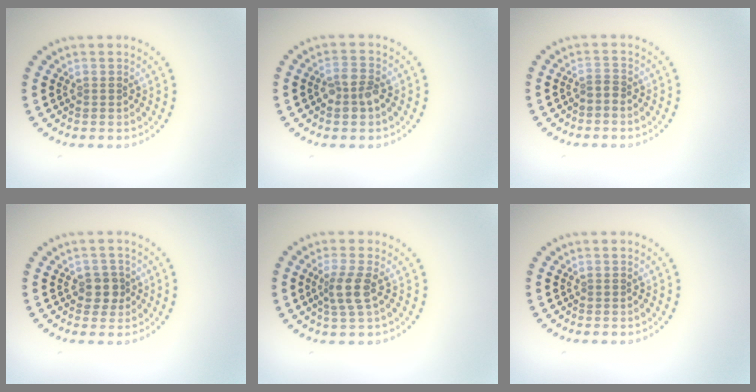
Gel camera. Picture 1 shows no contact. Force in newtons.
{"total": 2.4, "press": 2.4, "slide": 0.5}
{"total": 0.9, "press": 0.5, "slide": 0.8}
{"total": 1.9, "press": 1.6, "slide": 0.9}
{"total": 2.5, "press": 2.1, "slide": 1.4}
{"total": 0.0}